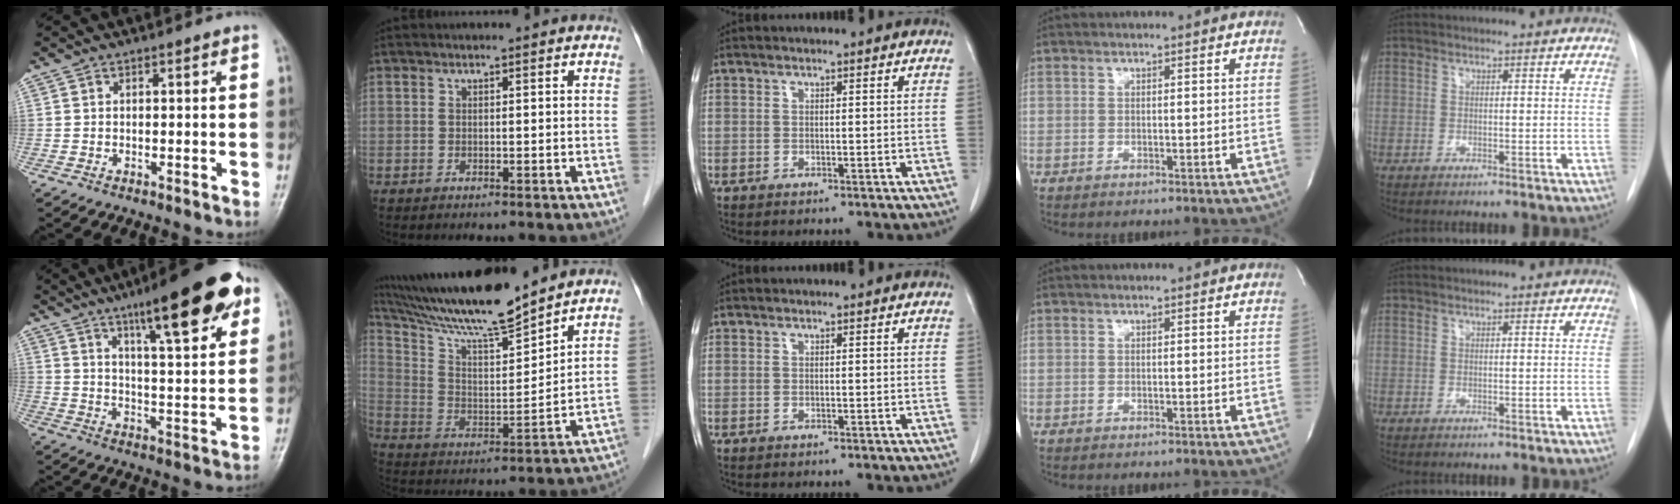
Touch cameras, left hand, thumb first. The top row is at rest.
{"thumb": {"total": 20.2, "force": [11.7, 4.5, 15.8], "torque": [-0.201, -0.037, 0.176]}, "index": {"total": 17.2, "force": [15.1, 0.3, 8.2], "torque": [-0.155, 0.007, 0.265]}}